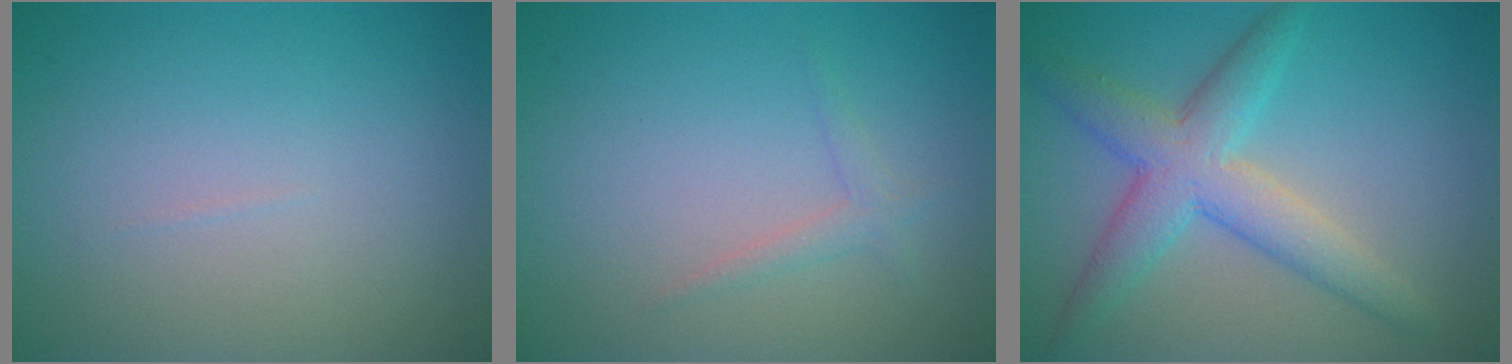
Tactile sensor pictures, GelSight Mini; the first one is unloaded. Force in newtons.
{"total": 1.2, "press": 1.2, "slide": 0.0}
{"total": 5.4, "press": 5.4, "slide": 0.1}